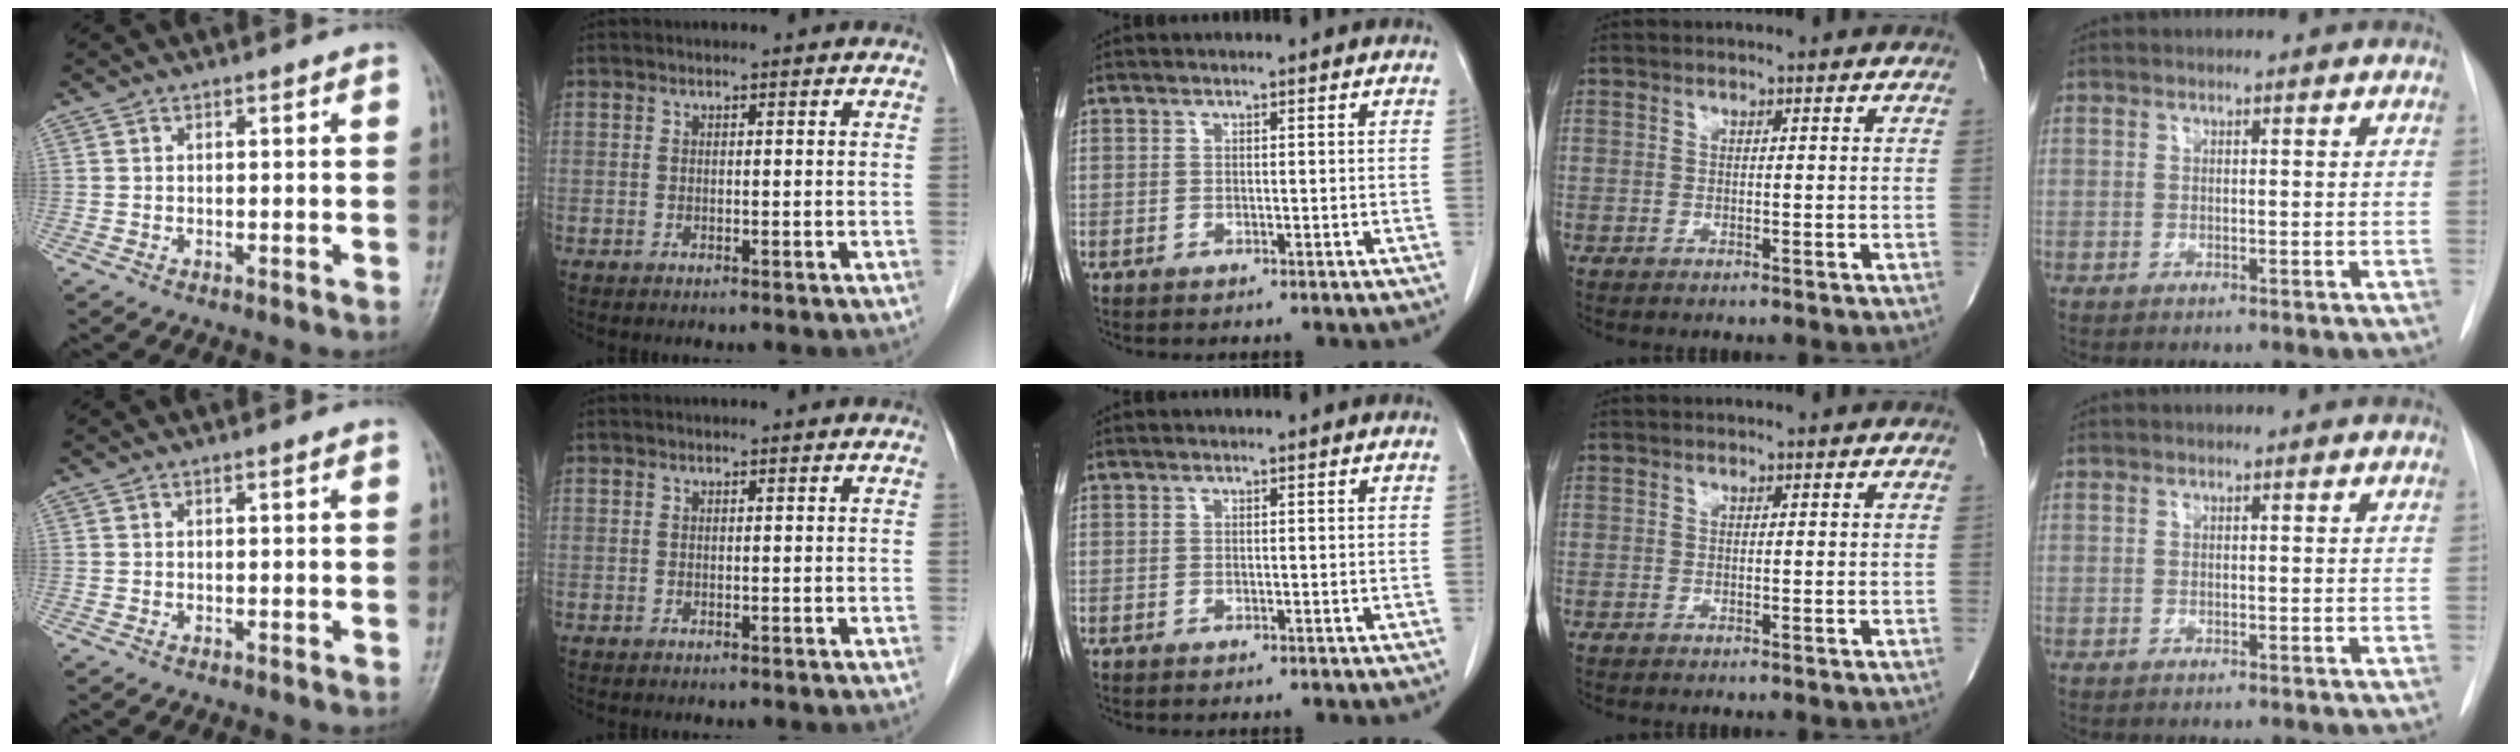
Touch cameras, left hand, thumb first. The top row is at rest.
{}